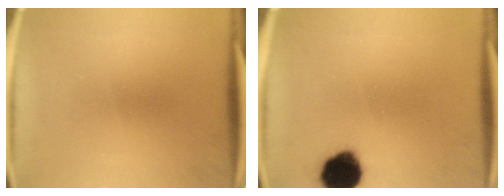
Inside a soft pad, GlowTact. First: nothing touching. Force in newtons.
{"total": 11.4}